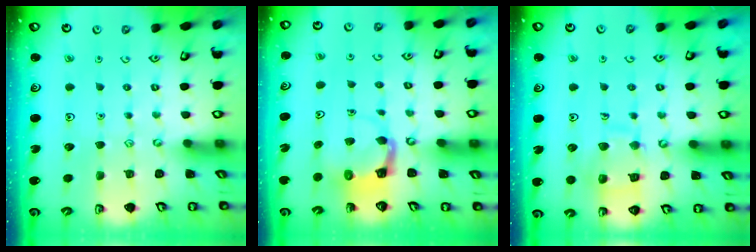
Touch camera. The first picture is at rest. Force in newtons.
{"total": 4.4, "press": 4.4, "slide": 0.2}
{"total": 11.4, "press": 11.3, "slide": 1.1}